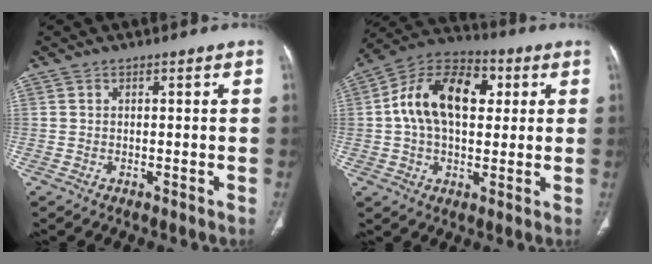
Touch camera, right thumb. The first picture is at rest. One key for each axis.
{"total": 16.8, "fx": 3.0, "fy": 10.6, "fz": 12.7, "tx": -0.198, "ty": 0.024, "tz": 0.043}